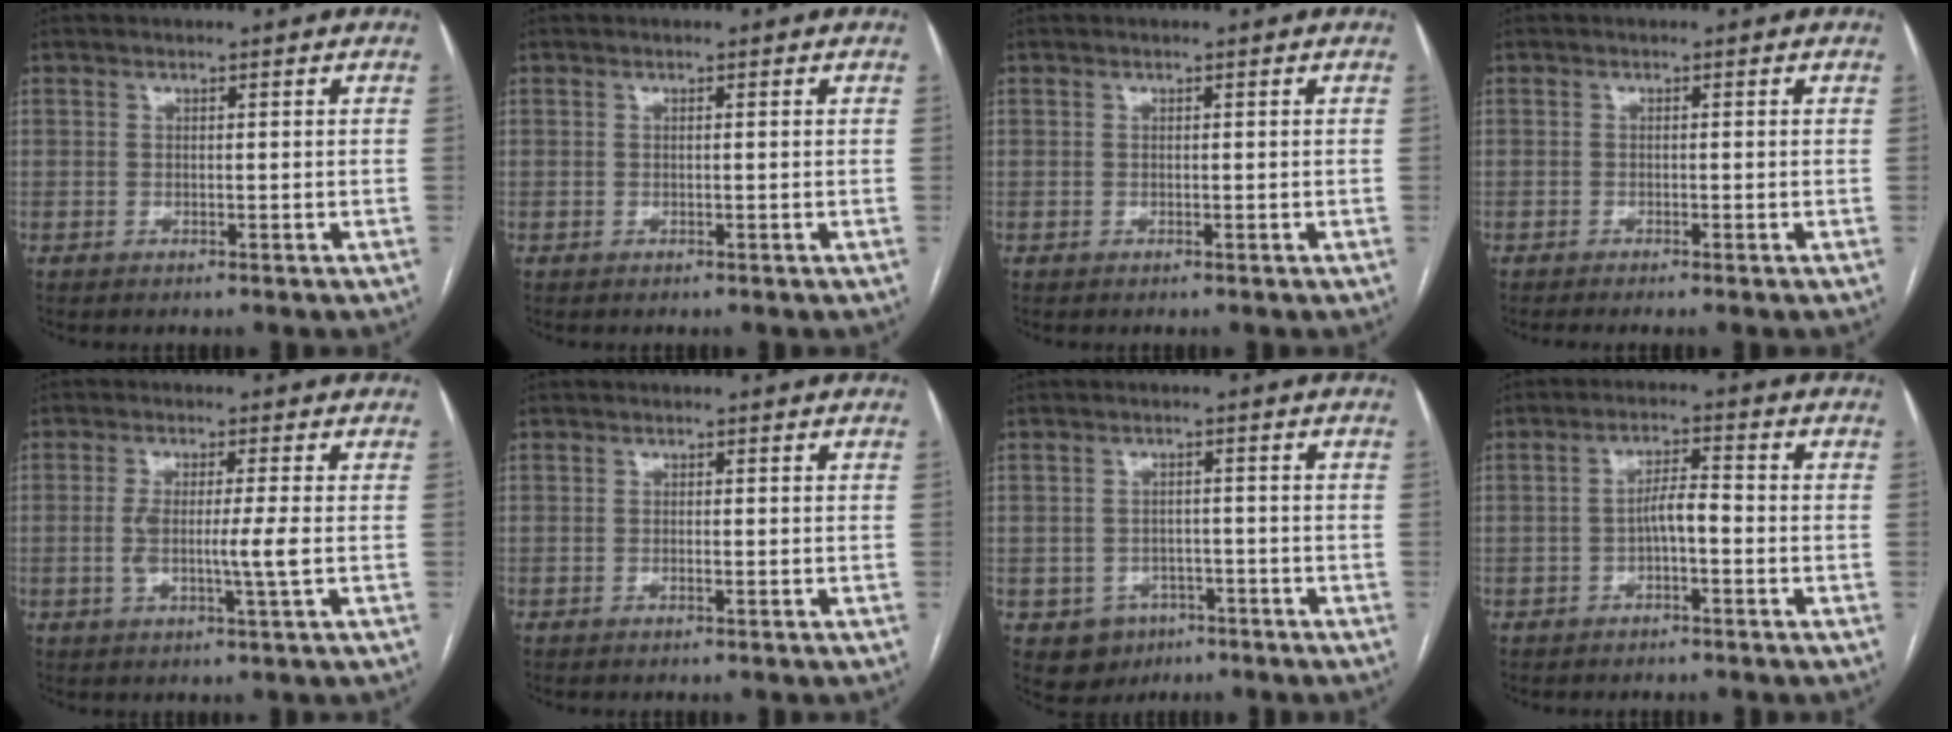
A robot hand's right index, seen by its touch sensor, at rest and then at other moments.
{"total": 0.0}
{"total": 0.0}
{"total": 1.6, "force": [-1.2, -0.3, 1.0], "torque": [-0.015, 0.001, -0.019]}
{"total": 5.6, "force": [-0.6, -0.2, 5.6], "torque": [-0.105, -0.006, -0.011]}
{"total": 0.6, "force": [-0.2, 0.1, 0.6], "torque": [-0.013, -0.001, -0.002]}
{"total": 5.1, "force": [-2.5, 4.4, 0.9], "torque": [-0.011, 0.008, -0.029]}
{"total": 3.9, "force": [-1.1, 0.9, 3.6], "torque": [-0.064, 0.011, -0.016]}